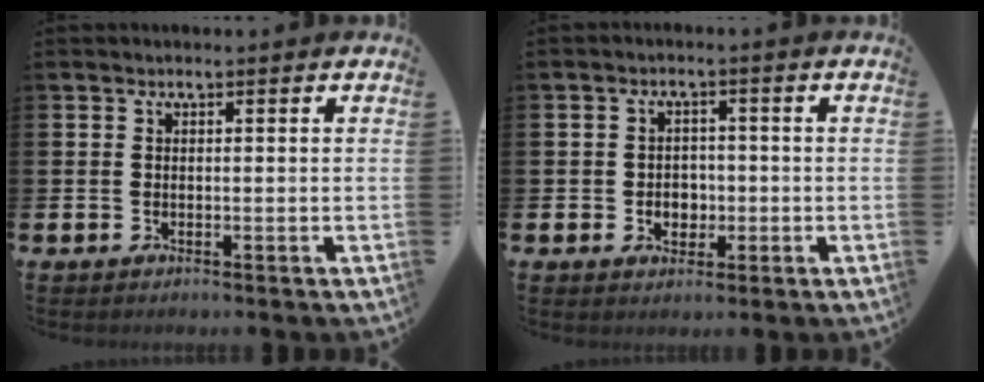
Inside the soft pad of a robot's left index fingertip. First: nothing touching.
{"total": 2.7, "force": [-0.6, 2.4, 1.2], "torque": [-0.021, 0.004, -0.017]}